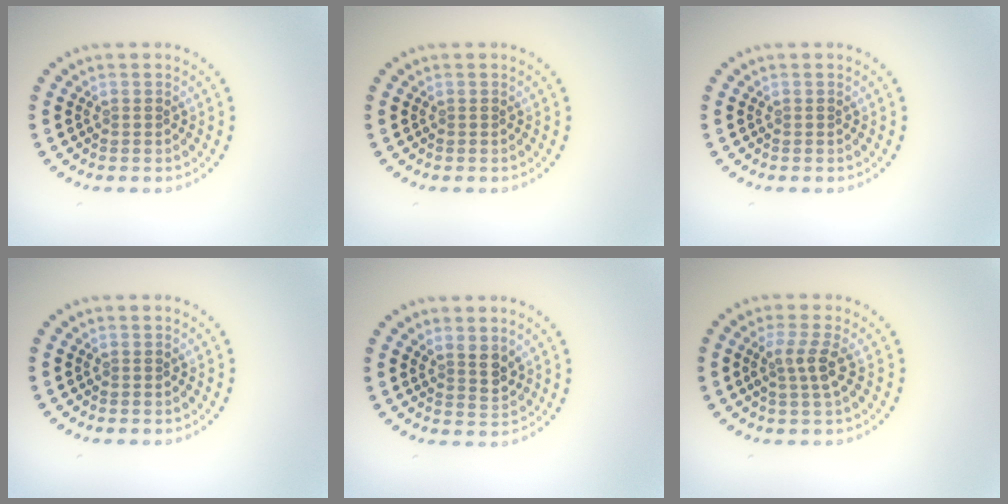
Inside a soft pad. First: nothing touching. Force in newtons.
{"total": 0.0}
{"total": 0.0}
{"total": 0.0}
{"total": 2.1, "press": 1.7, "slide": 1.1}
{"total": 2.5, "press": 2.2, "slide": 1.3}